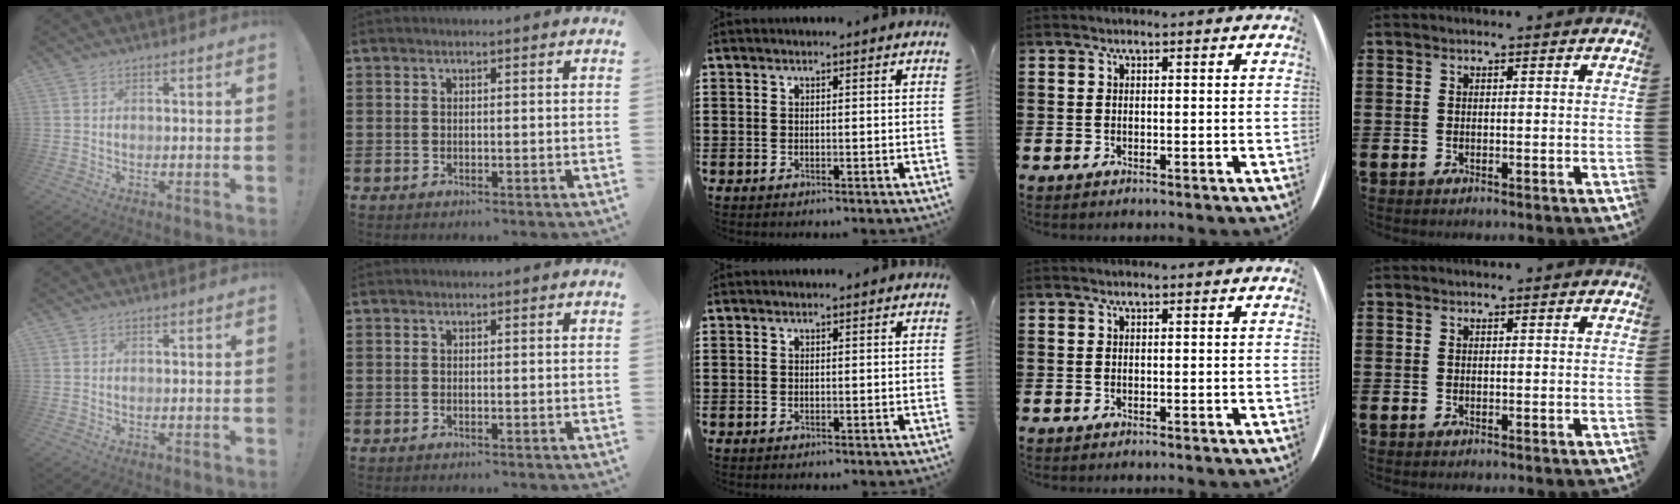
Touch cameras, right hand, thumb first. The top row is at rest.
{}